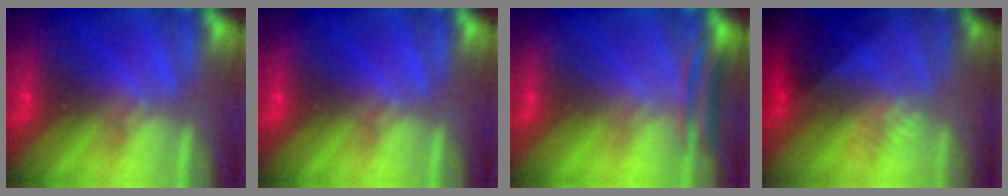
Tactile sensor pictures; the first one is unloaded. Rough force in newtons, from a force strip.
{"total": 0.0}
{"total": 4.4}
{"total": 7.6}